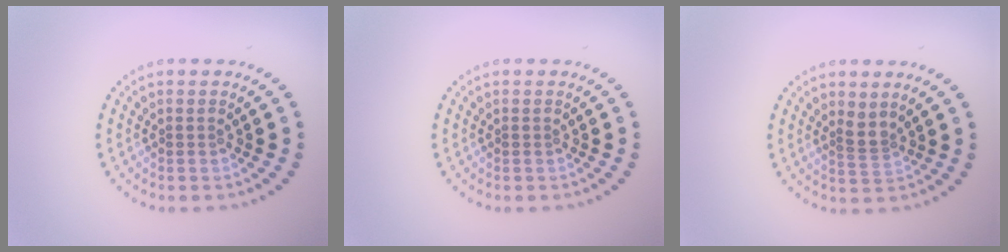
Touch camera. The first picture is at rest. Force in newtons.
{"total": 0.0}
{"total": 1.6, "press": 1.1, "slide": 1.2}